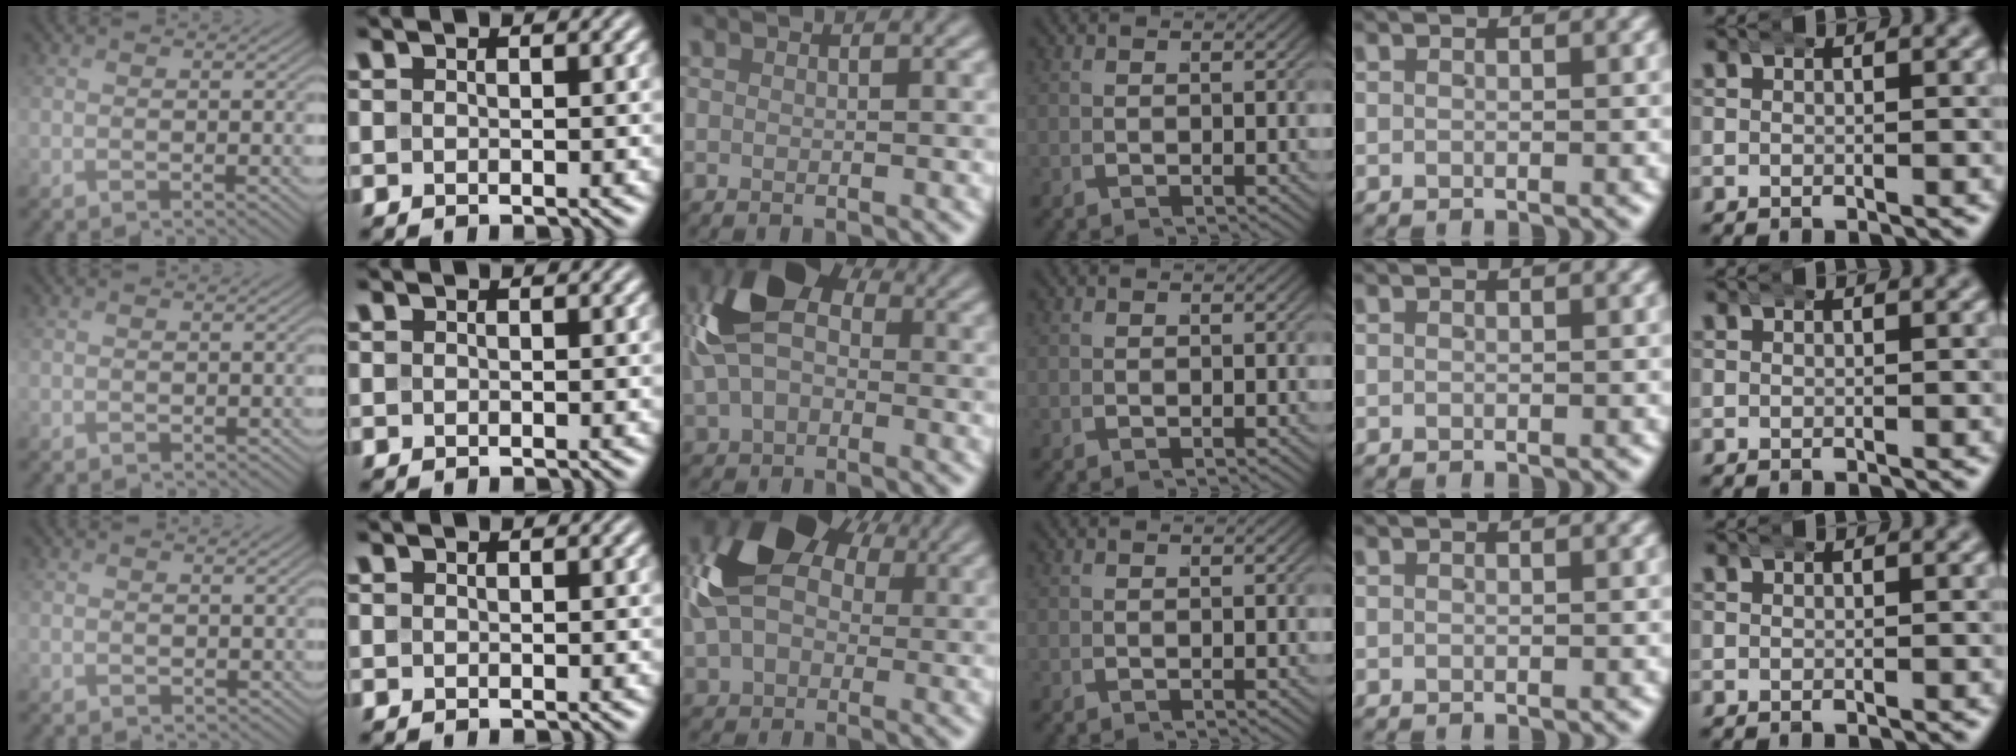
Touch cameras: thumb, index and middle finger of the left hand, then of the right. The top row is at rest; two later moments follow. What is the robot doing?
{"motion": "wrap", "object": "arm wrap"}